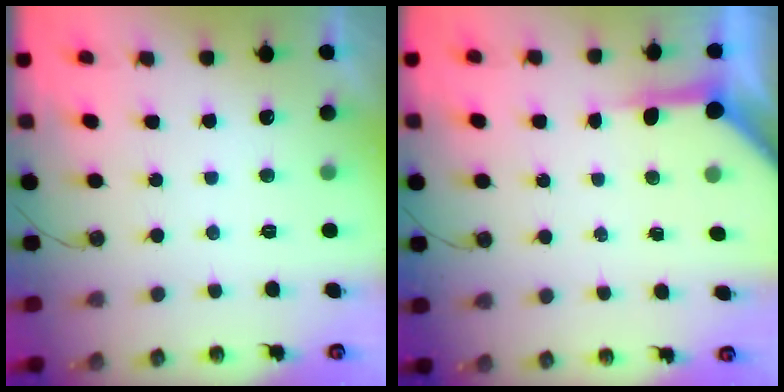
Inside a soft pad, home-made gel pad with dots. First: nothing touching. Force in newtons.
{"total": 7.0, "press": 7.0, "slide": 0.6}